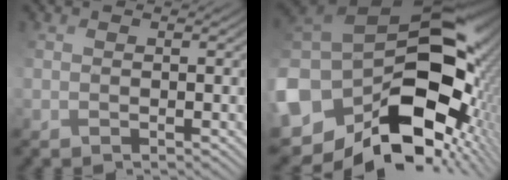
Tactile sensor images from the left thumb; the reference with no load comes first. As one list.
[{"total": 19.0, "force": [-4.2, 13.8, 12.4], "torque": [-0.291, -0.029, -0.062]}]